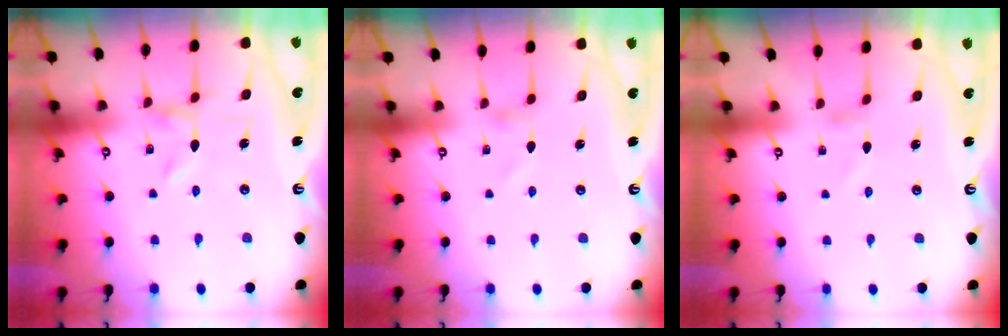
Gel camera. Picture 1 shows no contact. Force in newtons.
{"total": 0.0}
{"total": 1.0, "press": 1.0, "slide": 0.1}